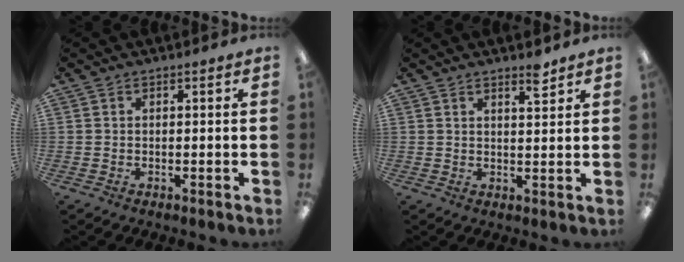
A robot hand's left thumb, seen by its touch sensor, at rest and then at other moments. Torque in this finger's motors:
{"motor_torque": [0.18, 0.25, -0.24, -0.01, 0.03]}